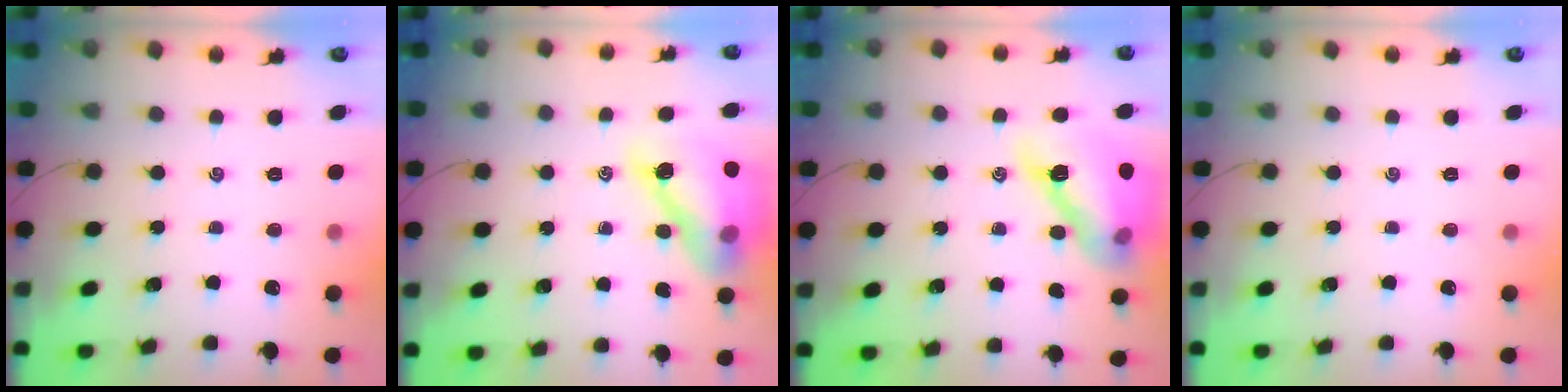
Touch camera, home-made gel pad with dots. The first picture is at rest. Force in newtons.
{"total": 16.6, "press": 16.0, "slide": 4.5}
{"total": 15.4, "press": 14.9, "slide": 3.6}
{"total": 0.0}